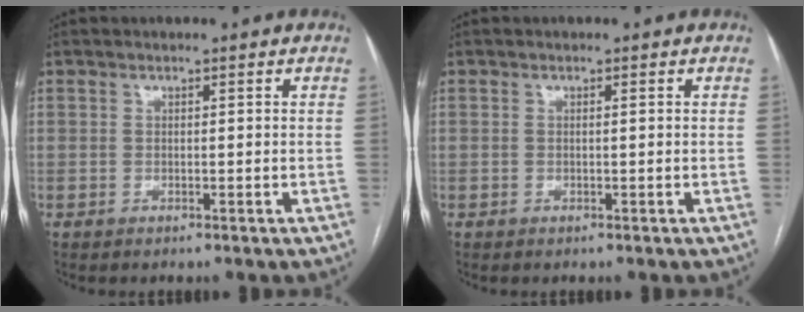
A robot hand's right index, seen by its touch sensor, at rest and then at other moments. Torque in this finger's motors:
{"motor_torque": [-0.14, 0.18, 0.00, 0.00]}